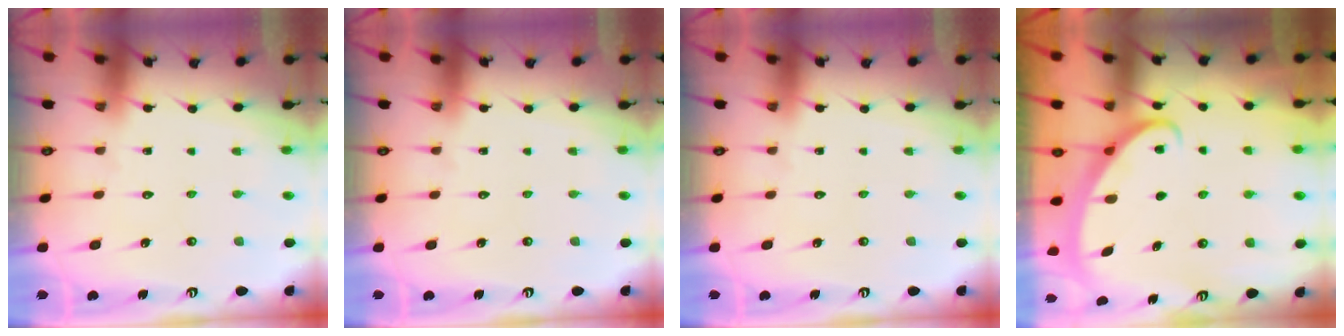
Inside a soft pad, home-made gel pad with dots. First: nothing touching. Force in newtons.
{"total": 0.0}
{"total": 0.0}
{"total": 2.7, "press": 2.7, "slide": 0.4}